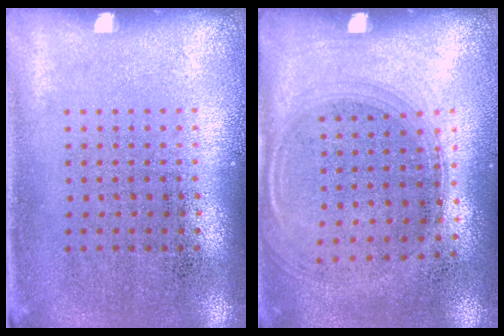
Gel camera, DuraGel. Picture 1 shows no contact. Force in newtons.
{"total": 1.4, "press": 1.2, "slide": 0.7}